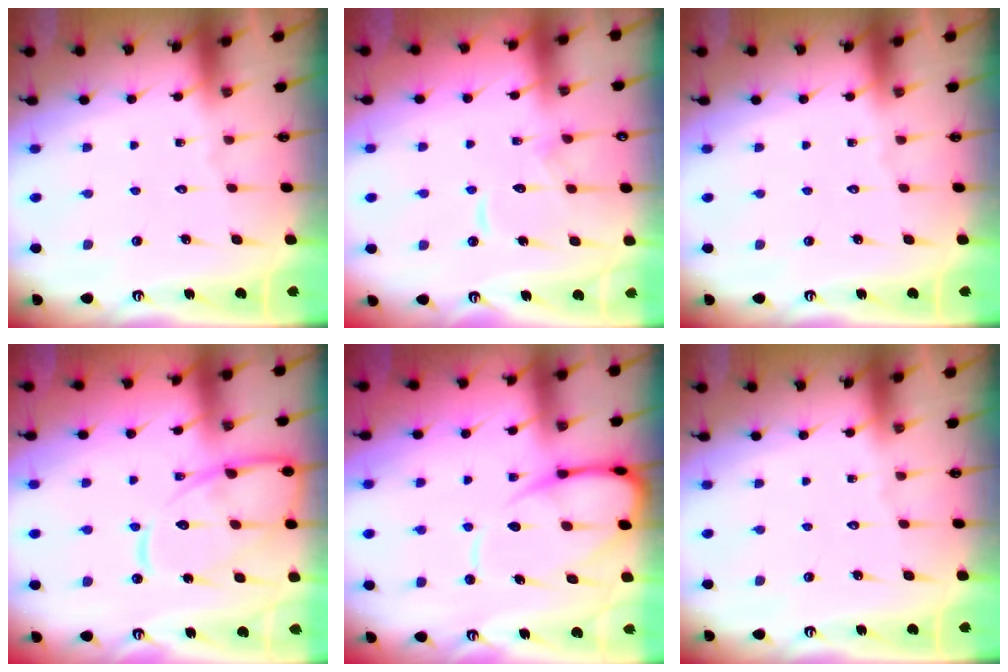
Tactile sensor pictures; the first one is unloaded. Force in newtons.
{"total": 10.1, "press": 10.0, "slide": 1.1}
{"total": 0.0}
{"total": 14.5, "press": 14.4, "slide": 1.4}
{"total": 10.2, "press": 10.1, "slide": 1.3}
{"total": 0.0}